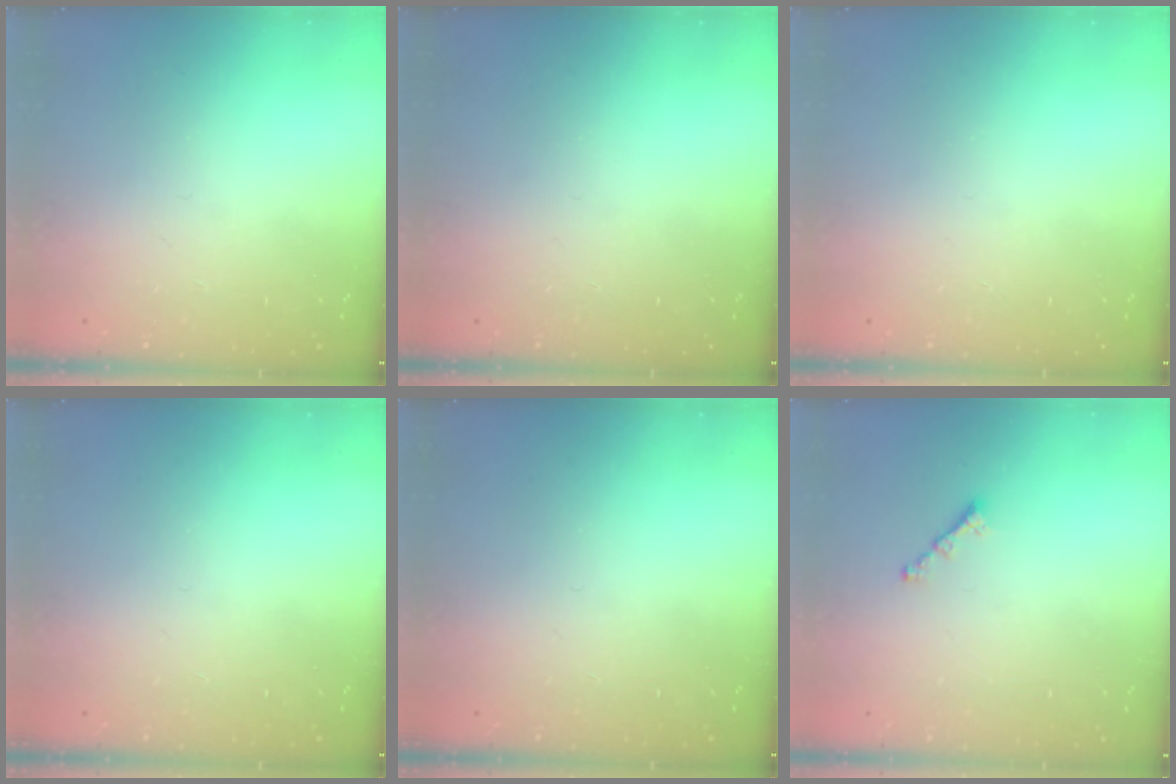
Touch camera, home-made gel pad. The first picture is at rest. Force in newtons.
{"total": 0.0}
{"total": 0.0}
{"total": 0.0}
{"total": 0.0}
{"total": 1.6, "press": 1.5, "slide": 0.5}